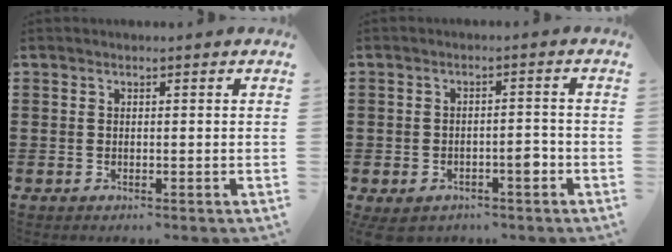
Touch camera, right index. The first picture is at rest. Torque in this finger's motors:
{"motor_torque": [2.14, 0.00, 0.47, 0.08]}